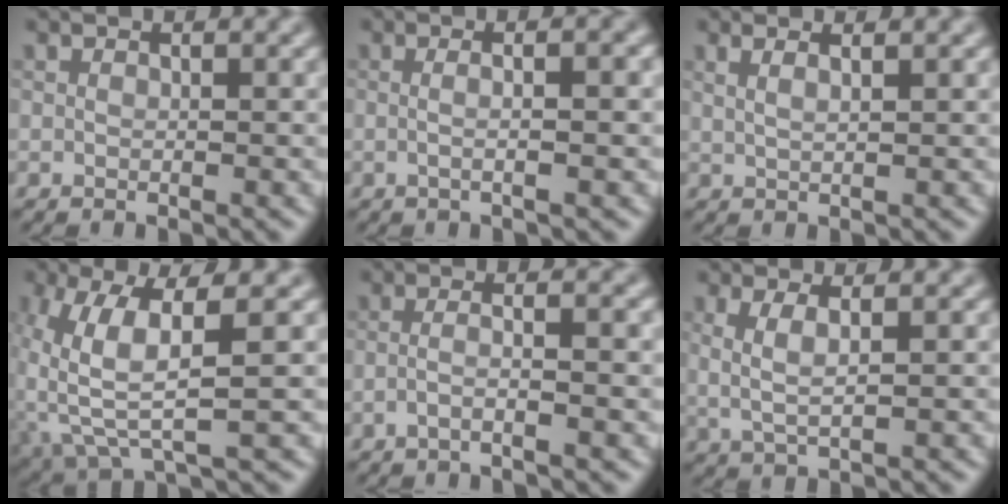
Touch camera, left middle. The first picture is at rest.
{"total": 4.6, "force": [0.0, 1.7, 4.3], "torque": [-0.035, 0.013, -0.023]}
{"total": 2.7, "force": [1.4, 1.2, 1.9], "torque": [-0.003, 0.015, -0.007]}
{"total": 6.9, "force": [0.1, 2.0, 6.6], "torque": [-0.151, 0.000, 0.009]}
{"total": 3.1, "force": [-1.3, 0.6, 2.7], "torque": [-0.039, 0.009, -0.028]}
{"total": 2.1, "force": [0.1, 0.5, 2.0], "torque": [-0.047, 0.001, 0.013]}